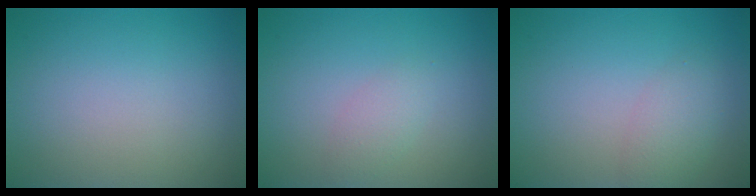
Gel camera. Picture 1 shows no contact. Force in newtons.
{"total": 1.5, "press": 1.5, "slide": 0.1}
{"total": 2.1, "press": 2.1, "slide": 0.1}